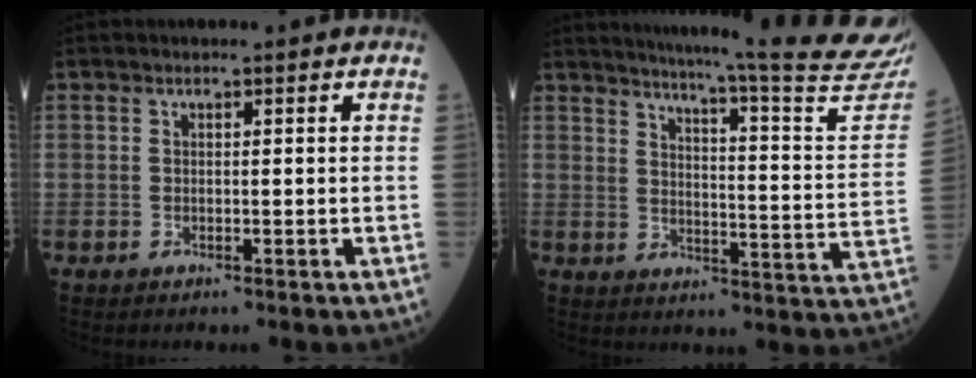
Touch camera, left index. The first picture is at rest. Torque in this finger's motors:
{"motor_torque": [0.57, -1.47, -0.17, -0.08]}